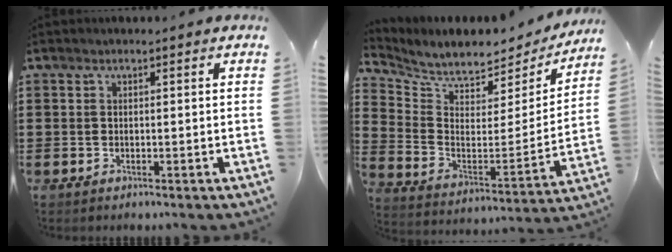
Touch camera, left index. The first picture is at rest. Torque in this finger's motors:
{"motor_torque": [1.53, -0.61, 0.01, -0.07]}